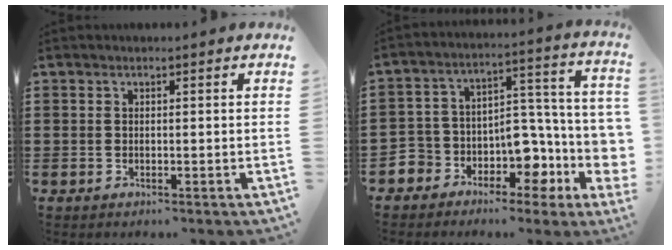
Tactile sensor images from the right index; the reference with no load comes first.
{"total": 7.4, "force": [-2.4, 6.5, 2.6], "torque": [-0.064, -0.025, -0.032]}